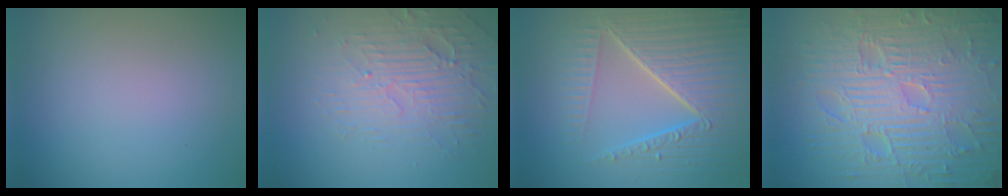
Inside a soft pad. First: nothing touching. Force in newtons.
{"total": 3.9, "press": 3.4, "slide": 1.8}
{"total": 8.8, "press": 6.1, "slide": 6.4}
{"total": 12.2, "press": 7.8, "slide": 9.4}